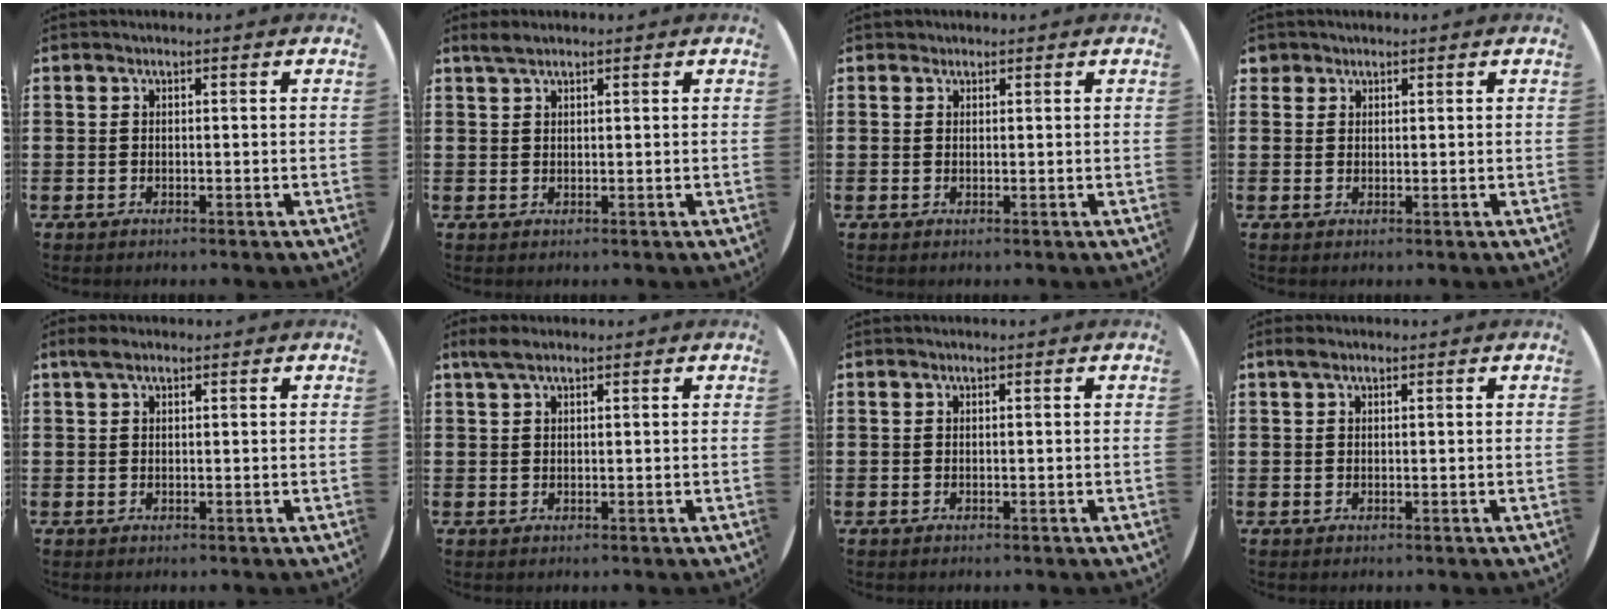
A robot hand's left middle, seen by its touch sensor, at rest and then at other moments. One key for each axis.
{"total": 1.6, "fx": 1.3, "fy": 0.5, "fz": 0.7, "tx": -0.015, "ty": 0.004, "tz": 0.024}
{"total": 0.6, "fx": 0.5, "fy": 0.3, "fz": -0.2, "tx": 0.004, "ty": 0.004, "tz": 0.009}
{"total": 1.5, "fx": 1.2, "fy": 0.7, "fz": 0.0, "tx": 0.007, "ty": 0.001, "tz": 0.023}
{"total": 1.5, "fx": 1.0, "fy": 0.8, "fz": 0.8, "tx": -0.010, "ty": 0.002, "tz": 0.017}
{"total": 2.1, "fx": 1.5, "fy": 0.8, "fz": 1.2, "tx": -0.027, "ty": 0.005, "tz": 0.027}
{"total": 0.0}
{"total": 0.9, "fx": 0.6, "fy": 0.5, "fz": 0.4, "tx": -0.001, "ty": 0.002, "tz": 0.008}